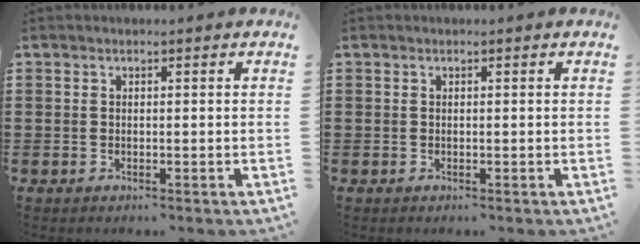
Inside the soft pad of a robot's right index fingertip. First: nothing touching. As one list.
[{"total": 0.0}]